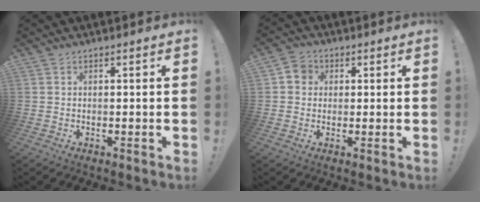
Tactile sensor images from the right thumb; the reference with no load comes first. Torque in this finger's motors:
{"motor_torque": [0.64, 0.56, 0.27, -0.10, -0.02]}